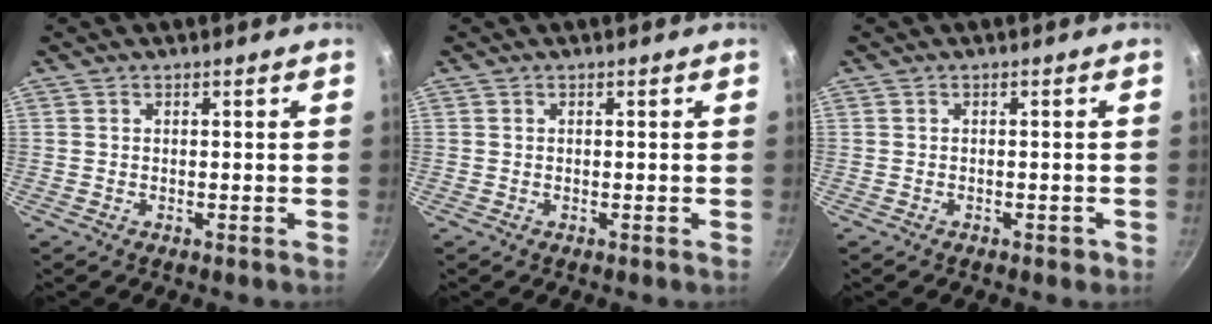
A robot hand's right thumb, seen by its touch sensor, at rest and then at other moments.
{"total": 0.0}
{"total": 1.0, "force": [-0.6, 0.7, 0.5], "torque": [0.002, 0.010, -0.001]}